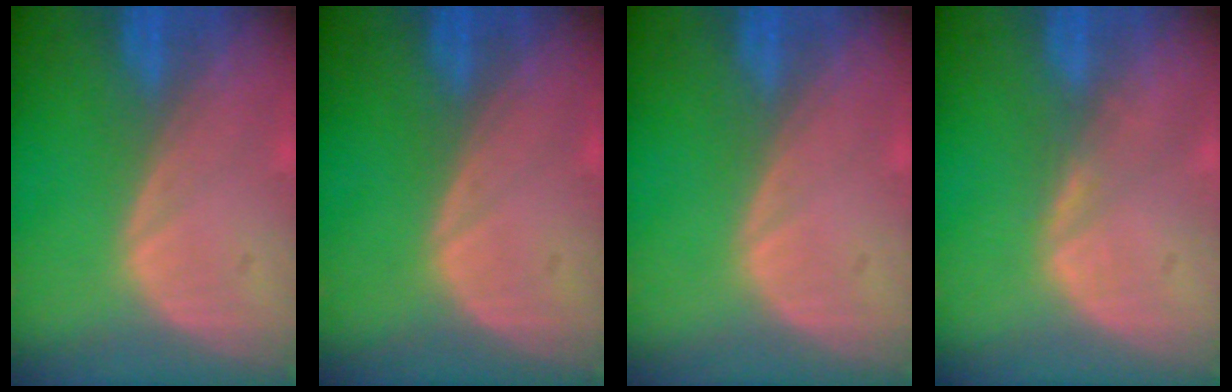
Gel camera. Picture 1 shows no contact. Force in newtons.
{"total": 0.0}
{"total": 0.0}
{"total": 1.1, "press": 1.1, "slide": 0.2}